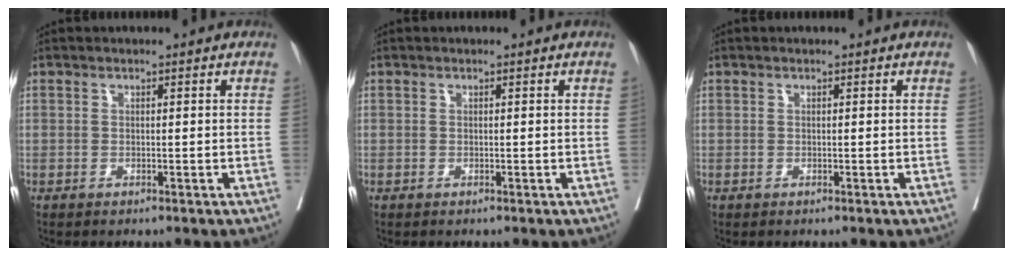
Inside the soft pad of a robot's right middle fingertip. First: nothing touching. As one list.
[{"total": 0.0}, {"total": 0.0}]